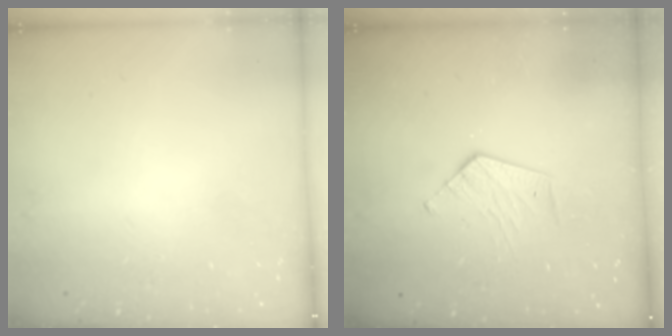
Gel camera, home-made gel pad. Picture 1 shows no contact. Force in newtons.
{"total": 6.1, "press": 6.1, "slide": 0.3}